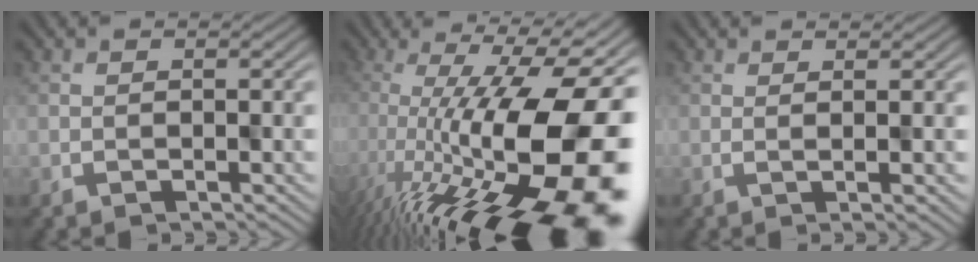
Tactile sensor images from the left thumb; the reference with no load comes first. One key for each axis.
{"total": 19.7, "fx": -3.7, "fy": 6.7, "fz": 18.2, "tx": -0.268, "ty": -0.016, "tz": -0.069}
{"total": 2.2, "fx": 0.6, "fy": 0.3, "fz": 2.1, "tx": -0.020, "ty": 0.009, "tz": 0.003}